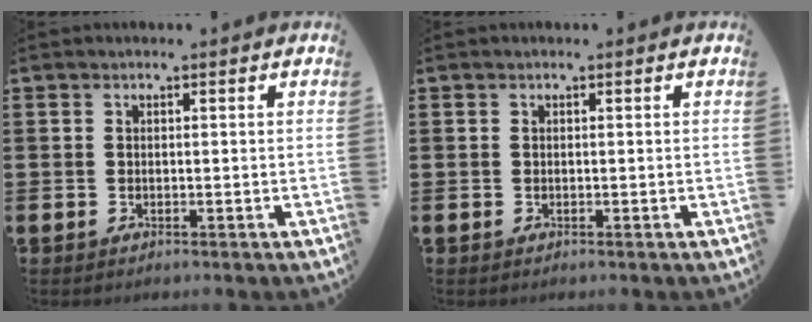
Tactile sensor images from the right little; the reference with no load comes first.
{"total": 0.0}